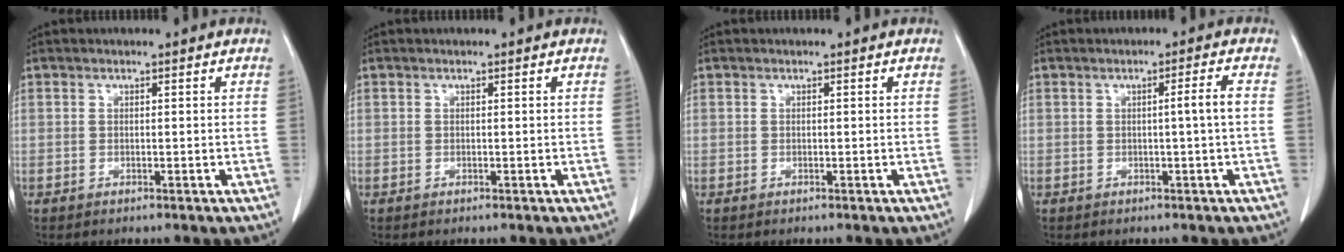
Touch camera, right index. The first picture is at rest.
{"total": 0.0}
{"total": 0.0}
{"total": 2.4, "force": [-0.1, -0.7, 2.3], "torque": [-0.035, 0.000, 0.000]}